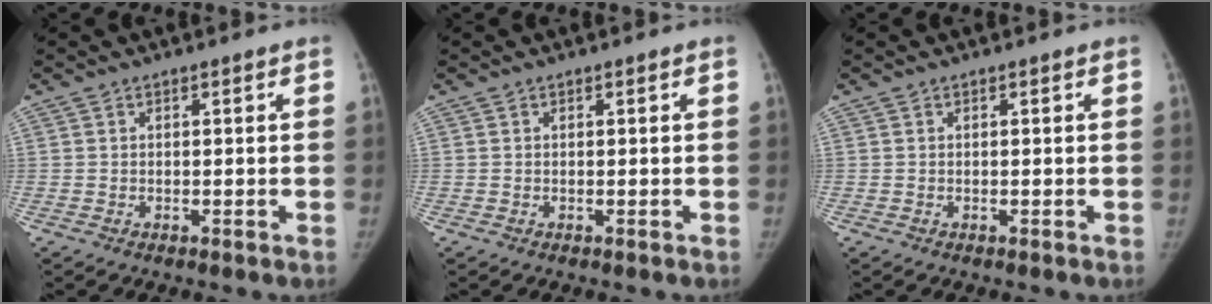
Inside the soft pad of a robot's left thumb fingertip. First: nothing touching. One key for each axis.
{"total": 0.0}
{"total": 0.0}